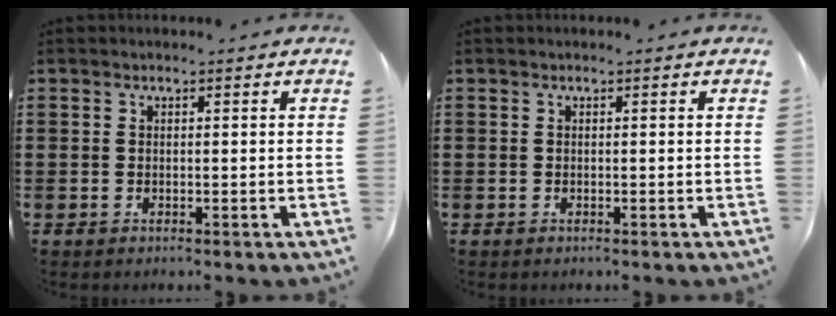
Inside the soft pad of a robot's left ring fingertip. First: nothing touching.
{"total": 0.0}